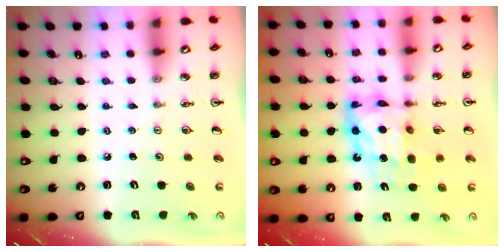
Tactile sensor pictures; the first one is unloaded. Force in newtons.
{"total": 10.8, "press": 10.7, "slide": 0.9}